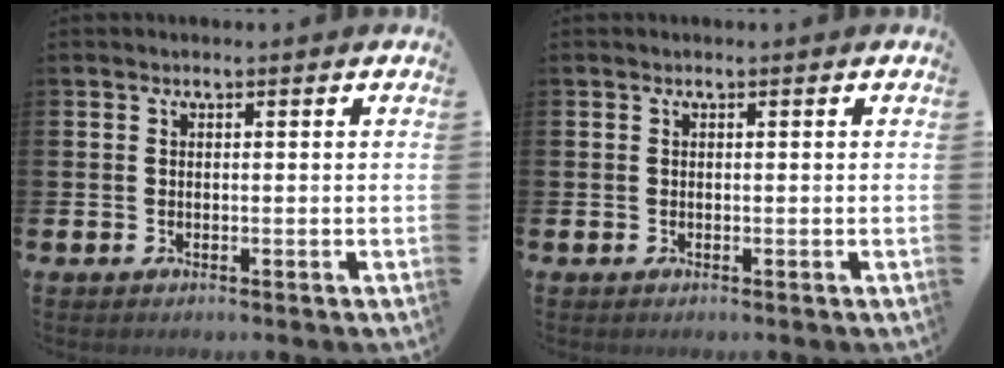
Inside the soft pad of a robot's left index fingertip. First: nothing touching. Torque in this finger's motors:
{"motor_torque": [-0.03, 0.01, 0.09, 0.00]}